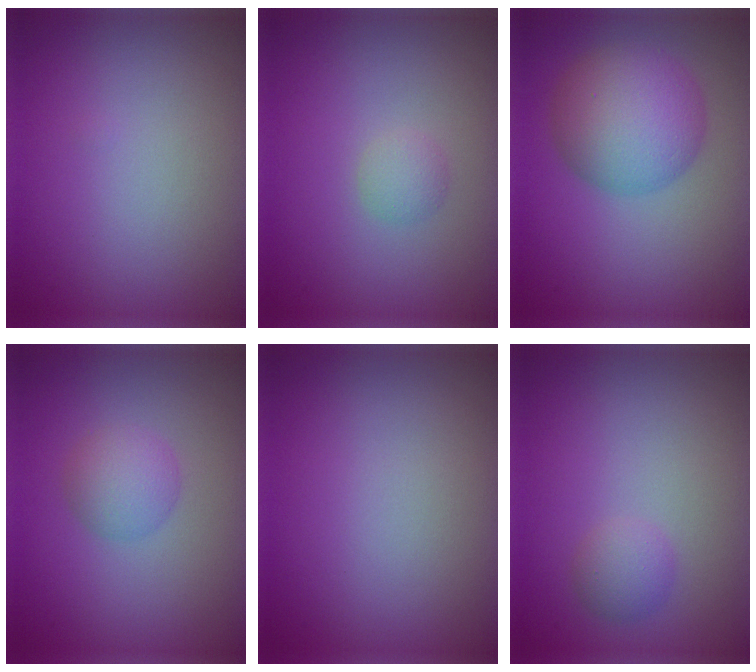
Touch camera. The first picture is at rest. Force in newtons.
{"total": 1.1, "press": 1.1, "slide": 0.1}
{"total": 6.7, "press": 6.7, "slide": 0.2}
{"total": 2.5, "press": 2.5, "slide": 0.1}
{"total": 0.0}
{"total": 1.4, "press": 1.4, "slide": 0.0}